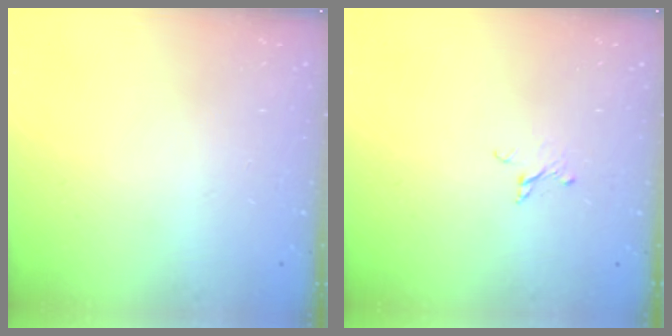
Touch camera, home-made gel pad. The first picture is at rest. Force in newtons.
{"total": 2.2, "press": 2.2, "slide": 0.1}